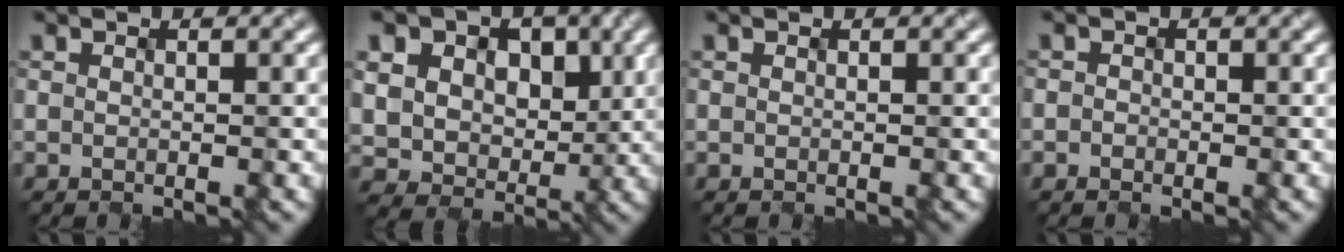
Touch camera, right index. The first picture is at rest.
{"total": 10.6, "force": [3.5, 8.6, 5.1], "torque": [-0.100, 0.014, 0.060]}
{"total": 0.0}
{"total": 0.8, "force": [-0.5, 0.6, 0.0], "torque": [0.004, 0.001, -0.012]}